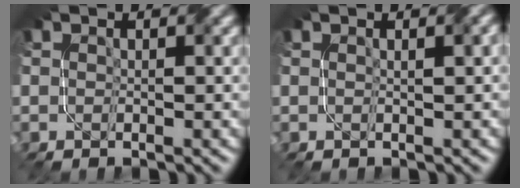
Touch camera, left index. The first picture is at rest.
{"total": 1.6, "force": [0.5, 0.5, 1.4], "torque": [-0.015, 0.006, 0.003]}